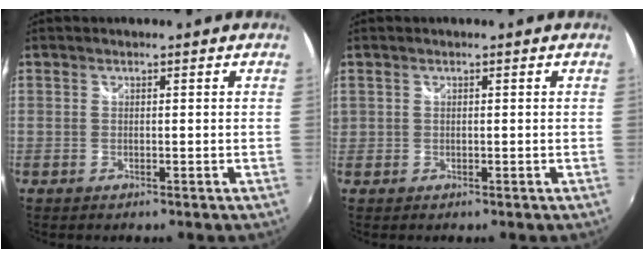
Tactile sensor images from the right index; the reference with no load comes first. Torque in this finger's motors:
{"motor_torque": [0.45, 0.35, 0.20, 0.02]}